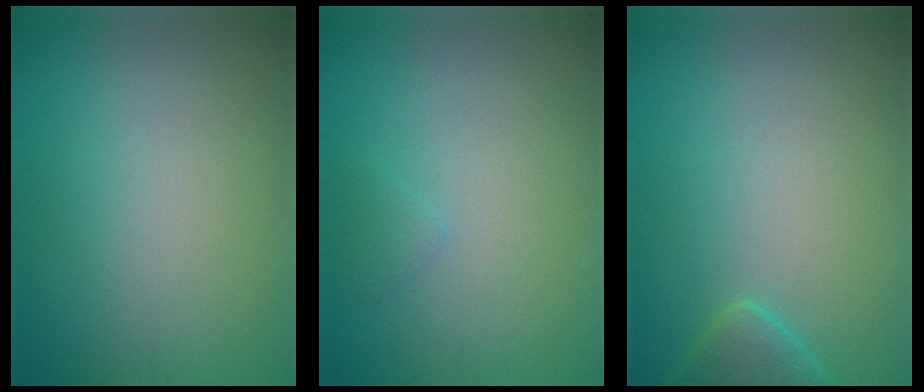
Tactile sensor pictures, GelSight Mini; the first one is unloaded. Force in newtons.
{"total": 0.7, "press": 0.7, "slide": 0.0}
{"total": 2.5, "press": 2.5, "slide": 0.2}